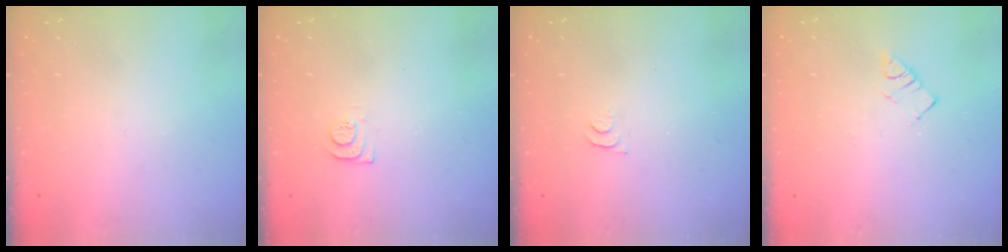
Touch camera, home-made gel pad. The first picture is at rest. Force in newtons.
{"total": 8.2, "press": 8.2, "slide": 0.9}
{"total": 5.2, "press": 5.1, "slide": 0.5}
{"total": 3.6, "press": 3.6, "slide": 0.4}